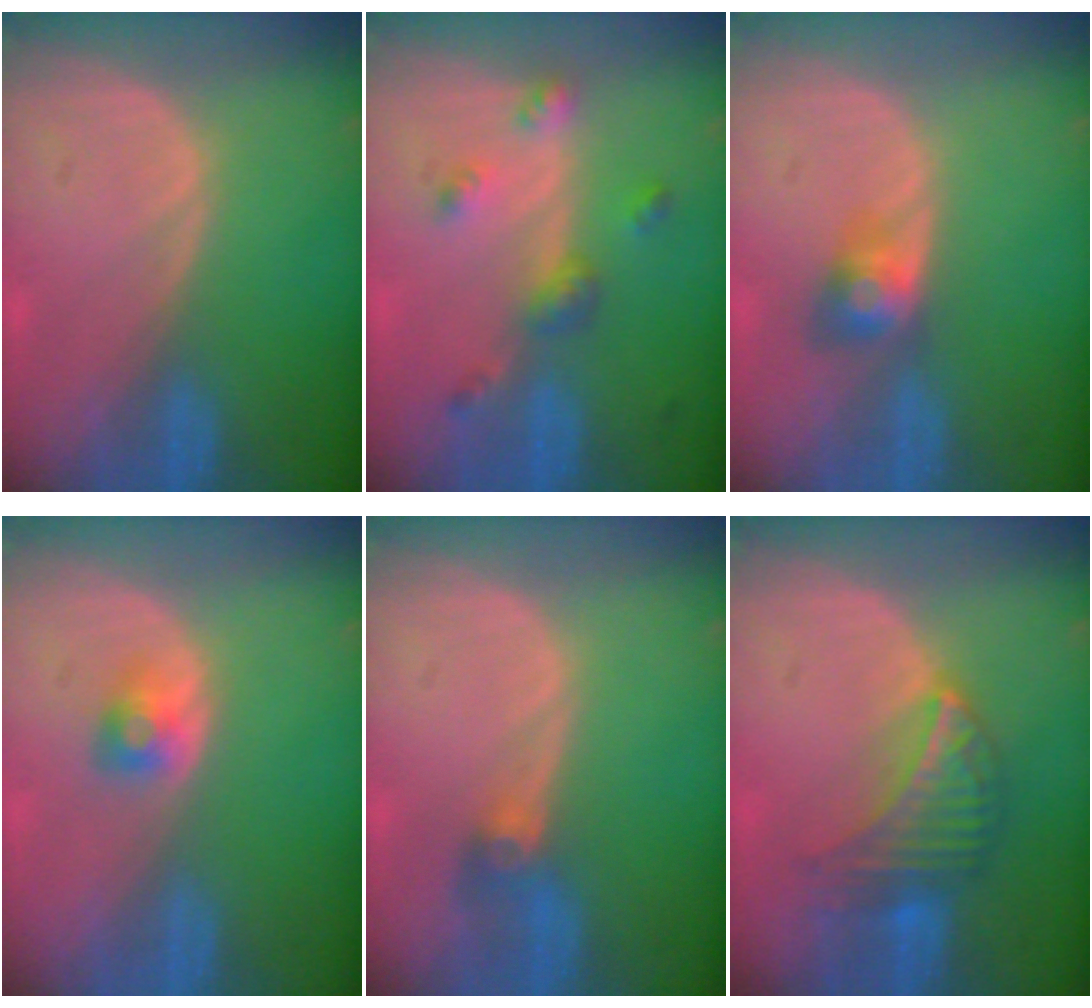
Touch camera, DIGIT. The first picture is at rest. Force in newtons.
{"total": 4.9, "press": 4.4, "slide": 2.2}
{"total": 3.3, "press": 3.3, "slide": 0.3}
{"total": 2.4, "press": 2.2, "slide": 0.7}
{"total": 2.9, "press": 2.6, "slide": 1.4}
{"total": 6.5, "press": 6.5, "slide": 0.9}